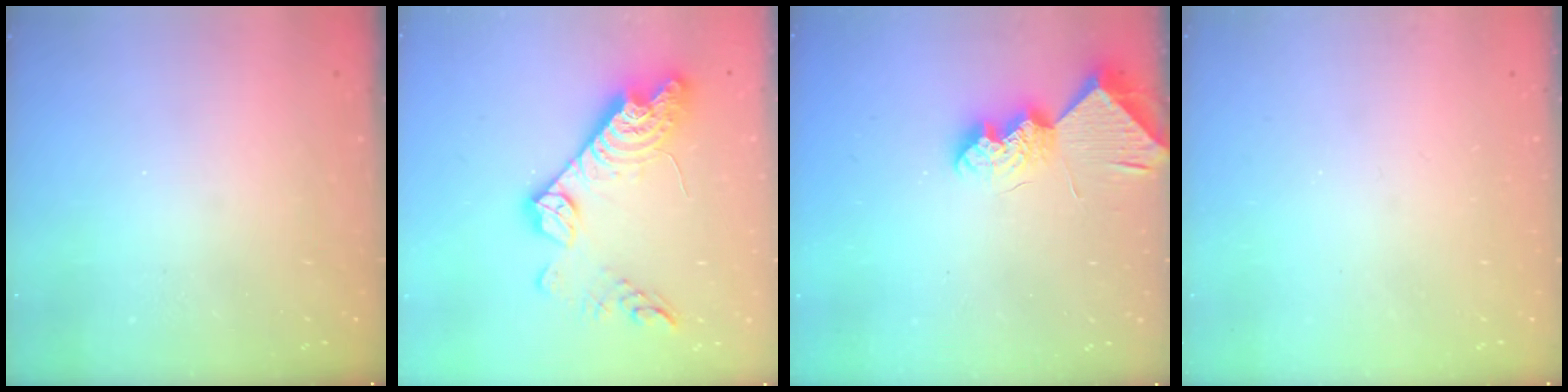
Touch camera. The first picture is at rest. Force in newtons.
{"total": 18.9, "press": 18.8, "slide": 1.4}
{"total": 9.9, "press": 9.9, "slide": 0.4}
{"total": 0.0}